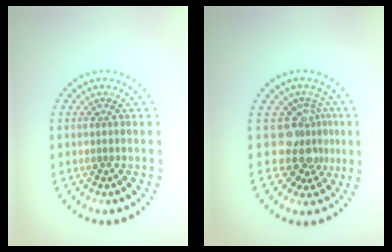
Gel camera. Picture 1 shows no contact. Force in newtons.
{"total": 3.7, "press": 2.6, "slide": 2.6}